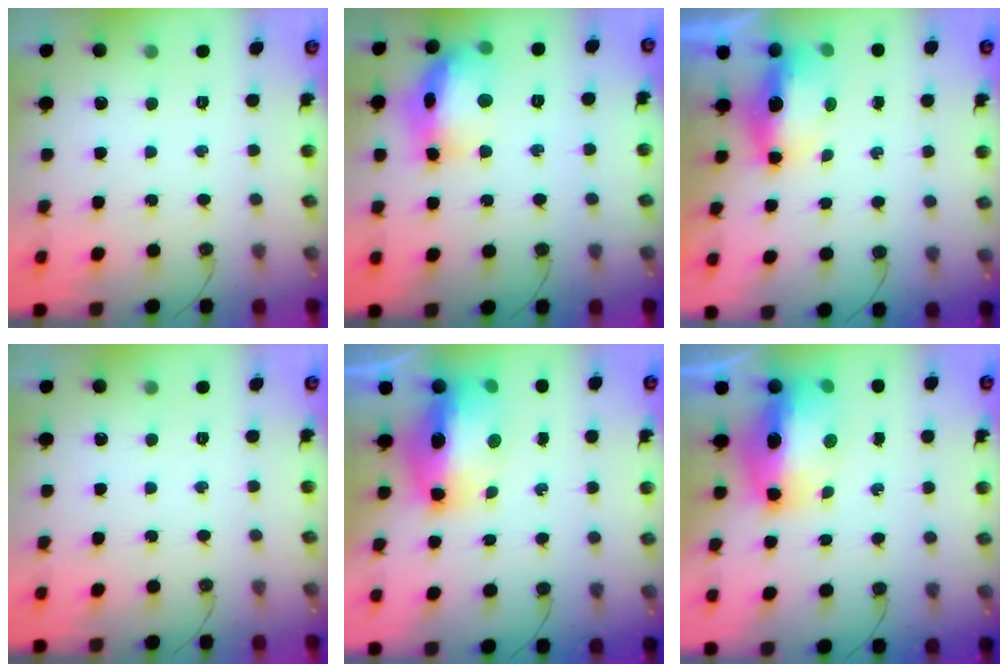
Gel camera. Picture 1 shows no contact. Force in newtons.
{"total": 15.7, "press": 15.6, "slide": 1.3}
{"total": 10.8, "press": 8.3, "slide": 7.0}
{"total": 0.0}
{"total": 15.5, "press": 15.4, "slide": 1.6}
{"total": 15.5, "press": 15.4, "slide": 1.6}